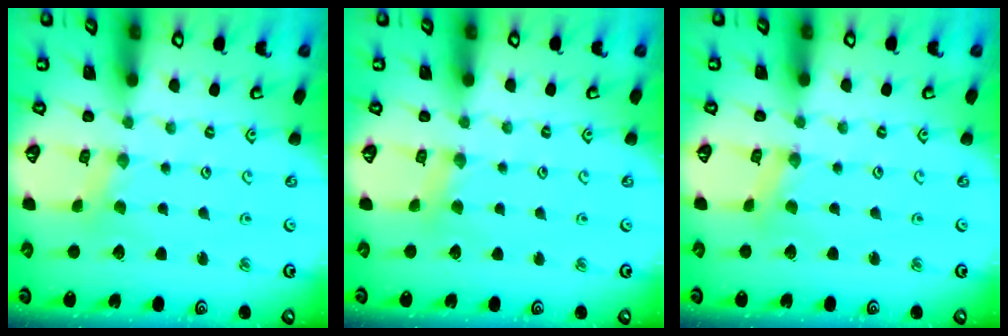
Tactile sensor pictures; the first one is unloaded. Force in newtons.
{"total": 2.7, "press": 2.7, "slide": 0.4}
{"total": 0.8, "press": 0.8, "slide": 0.2}